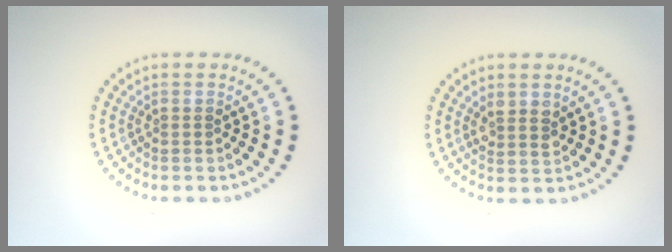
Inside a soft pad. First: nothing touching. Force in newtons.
{"total": 1.7, "press": 1.5, "slide": 0.8}